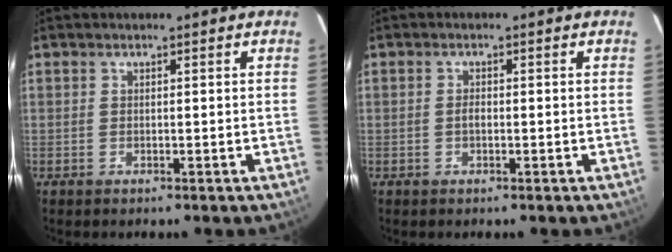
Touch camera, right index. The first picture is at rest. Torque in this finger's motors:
{"motor_torque": [0.35, -0.04, 0.23, 0.04]}